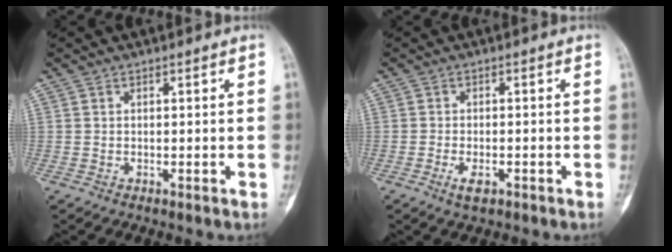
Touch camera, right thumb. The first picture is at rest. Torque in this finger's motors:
{"motor_torque": [-0.32, -0.25, 0.24, 0.21, 0.04]}